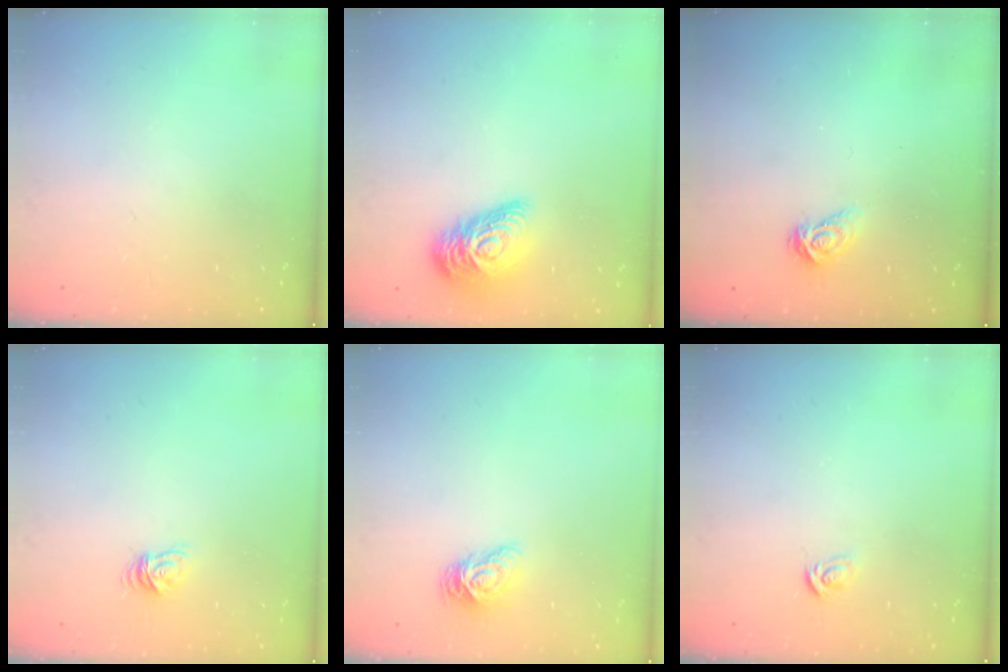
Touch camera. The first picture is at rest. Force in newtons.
{"total": 15.3, "press": 15.3, "slide": 0.8}
{"total": 3.5, "press": 3.5, "slide": 0.4}
{"total": 5.1, "press": 5.0, "slide": 0.4}
{"total": 7.6, "press": 7.6, "slide": 0.7}
{"total": 2.6, "press": 2.6, "slide": 0.2}